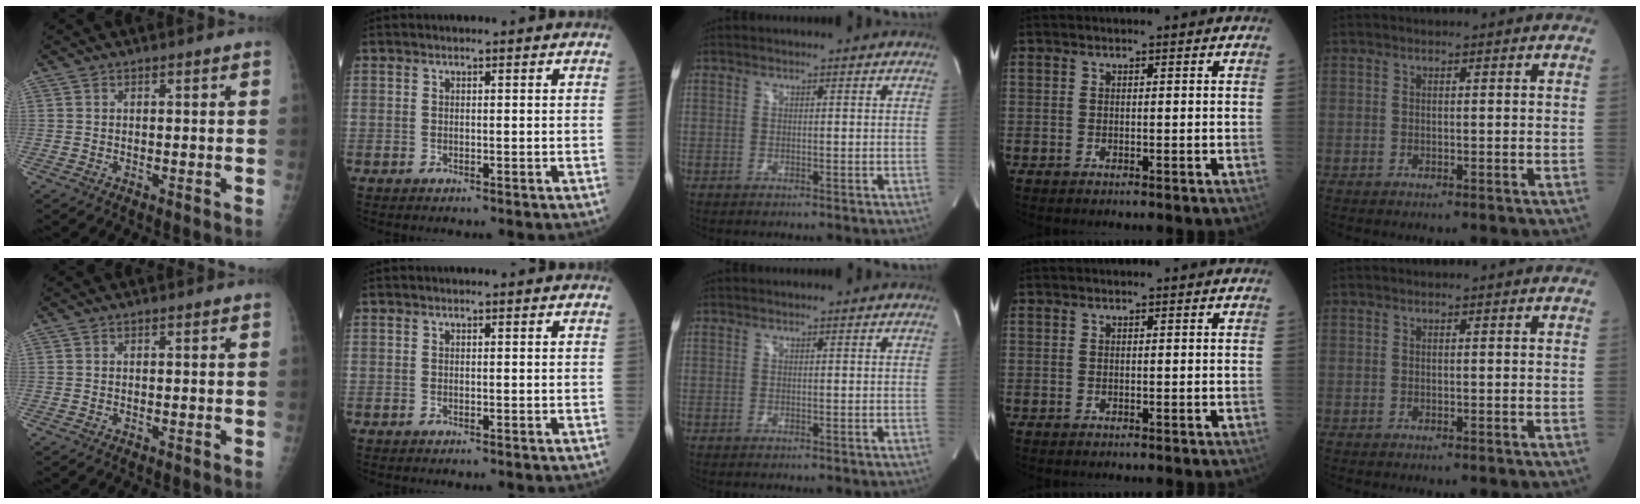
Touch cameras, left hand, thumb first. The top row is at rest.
{}